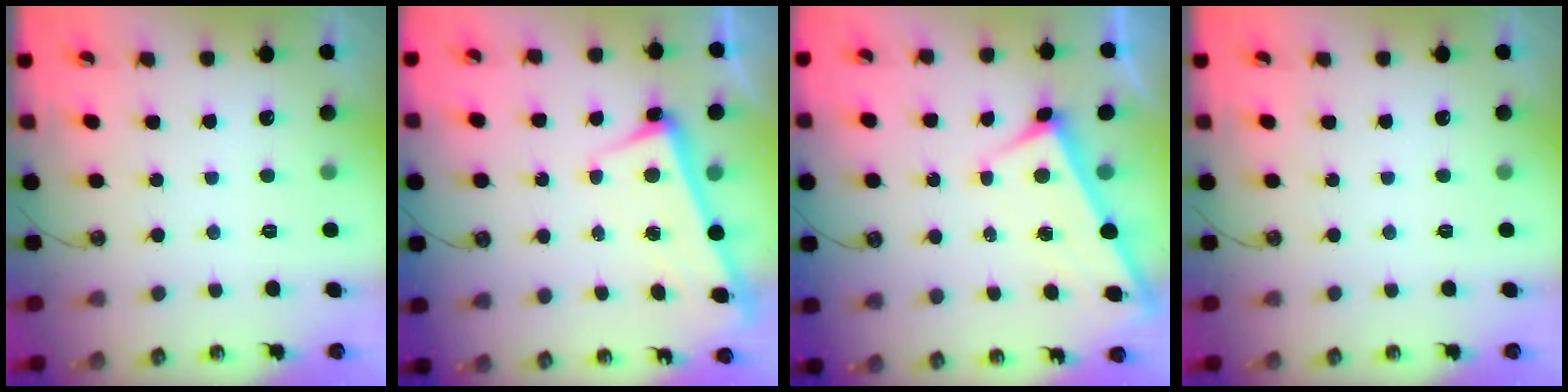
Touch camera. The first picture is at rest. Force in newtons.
{"total": 2.6, "press": 2.5, "slide": 0.7}
{"total": 3.0, "press": 3.0, "slide": 0.1}
{"total": 0.0}